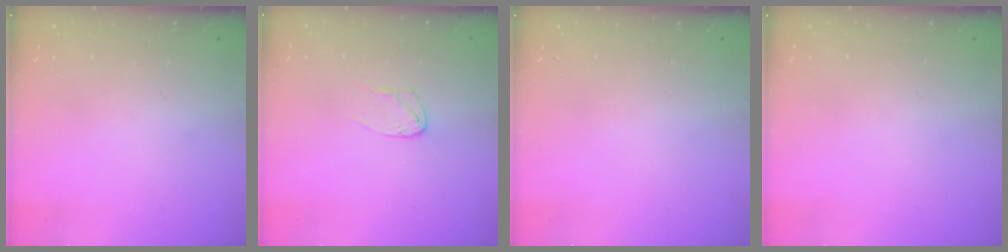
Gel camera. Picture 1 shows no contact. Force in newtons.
{"total": 4.8, "press": 4.8, "slide": 0.3}
{"total": 0.0}
{"total": 0.0}